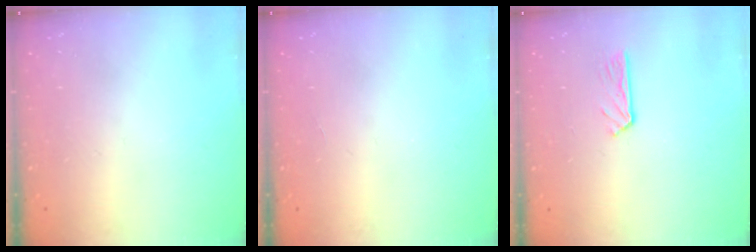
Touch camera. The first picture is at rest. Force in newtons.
{"total": 0.0}
{"total": 3.8, "press": 3.8, "slide": 0.2}